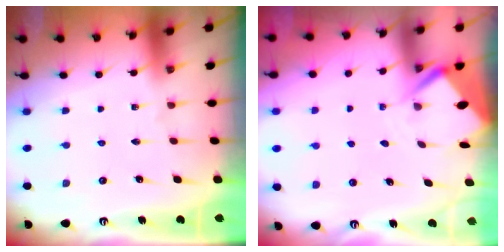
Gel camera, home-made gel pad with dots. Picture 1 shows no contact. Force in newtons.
{"total": 3.6, "press": 3.6, "slide": 0.3}